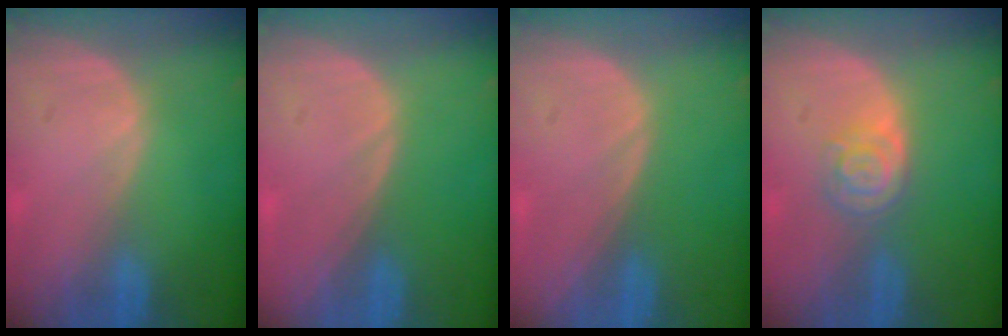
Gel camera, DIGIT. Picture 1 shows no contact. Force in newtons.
{"total": 0.0}
{"total": 0.0}
{"total": 4.1, "press": 3.8, "slide": 1.6}